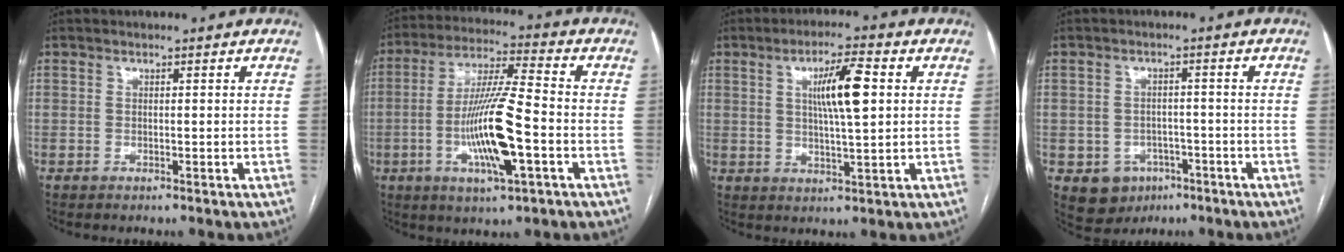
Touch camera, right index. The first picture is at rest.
{"total": 14.0, "force": [-3.6, 1.1, 13.5], "torque": [-0.261, -0.007, -0.068]}
{"total": 8.1, "force": [1.9, 0.9, 7.9], "torque": [-0.138, 0.006, 0.034]}
{"total": 4.7, "force": [-2.4, 3.9, 0.9], "torque": [-0.009, 0.007, -0.028]}